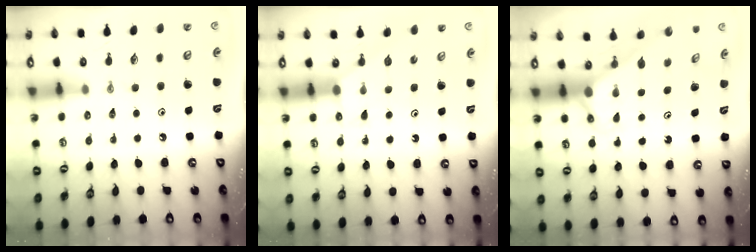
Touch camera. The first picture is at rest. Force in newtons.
{"total": 3.6, "press": 3.6, "slide": 0.2}
{"total": 2.8, "press": 2.8, "slide": 0.0}